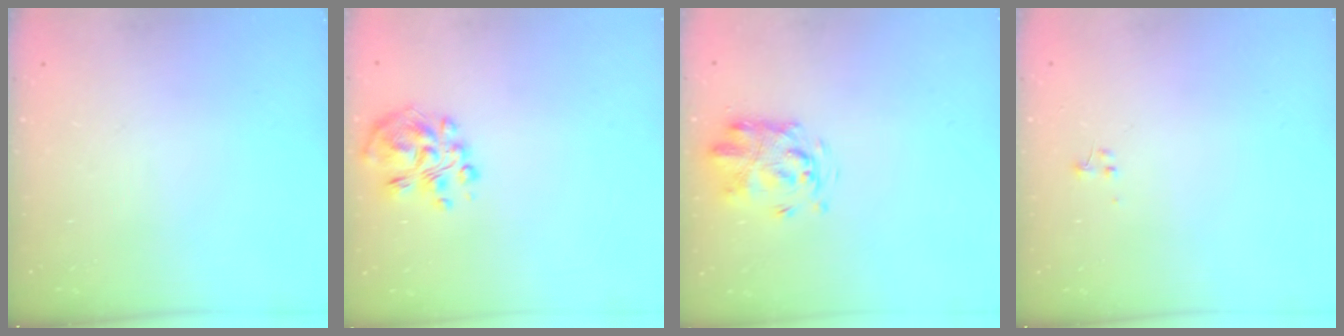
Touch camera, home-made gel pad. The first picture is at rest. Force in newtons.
{"total": 7.9, "press": 7.8, "slide": 1.6}
{"total": 3.1, "press": 3.0, "slide": 0.8}
{"total": 0.0}